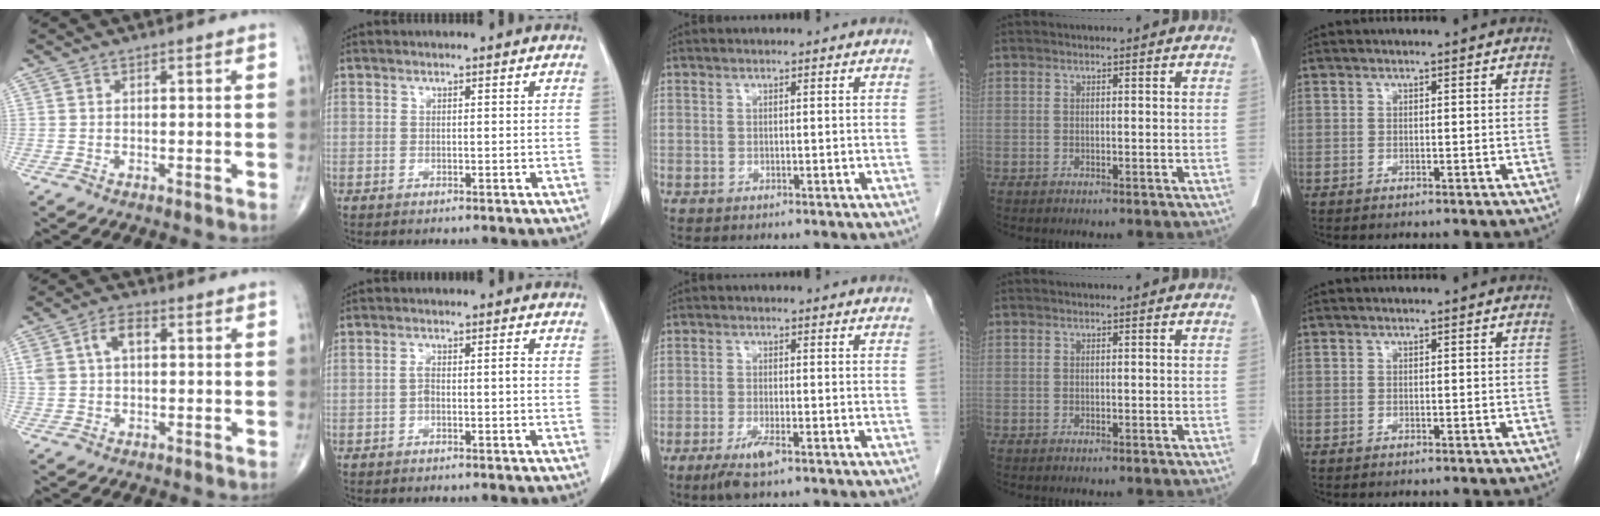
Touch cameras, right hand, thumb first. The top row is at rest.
{"thumb": {"total": 6.4, "force": [1.5, 3.9, 4.8], "torque": [-0.100, 0.020, 0.029]}, "index": {"total": 2.4, "force": [-0.7, 0.7, 2.2], "torque": [-0.039, 0.007, -0.011]}, "middle": {"total": 3.8, "force": [-2.3, 0.5, 3.0], "torque": [-0.065, -0.009, -0.043]}}